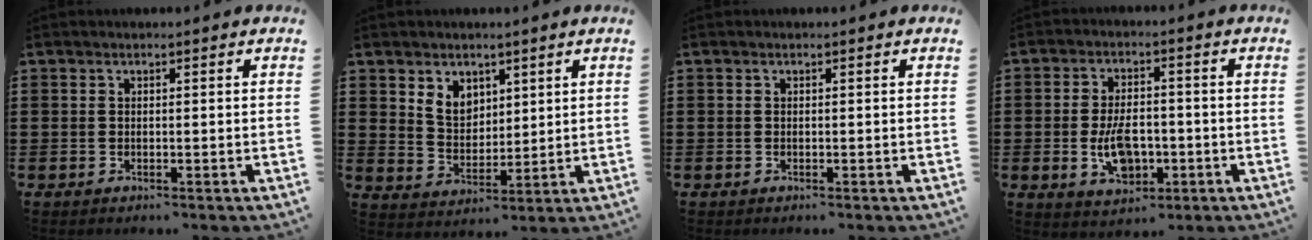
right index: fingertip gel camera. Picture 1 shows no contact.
{"total": 5.0, "force": [3.0, 3.7, 1.6], "torque": [-0.049, 0.011, 0.056]}
{"total": 0.0}
{"total": 7.7, "force": [-1.5, 4.8, 5.9], "torque": [-0.100, -0.004, -0.033]}